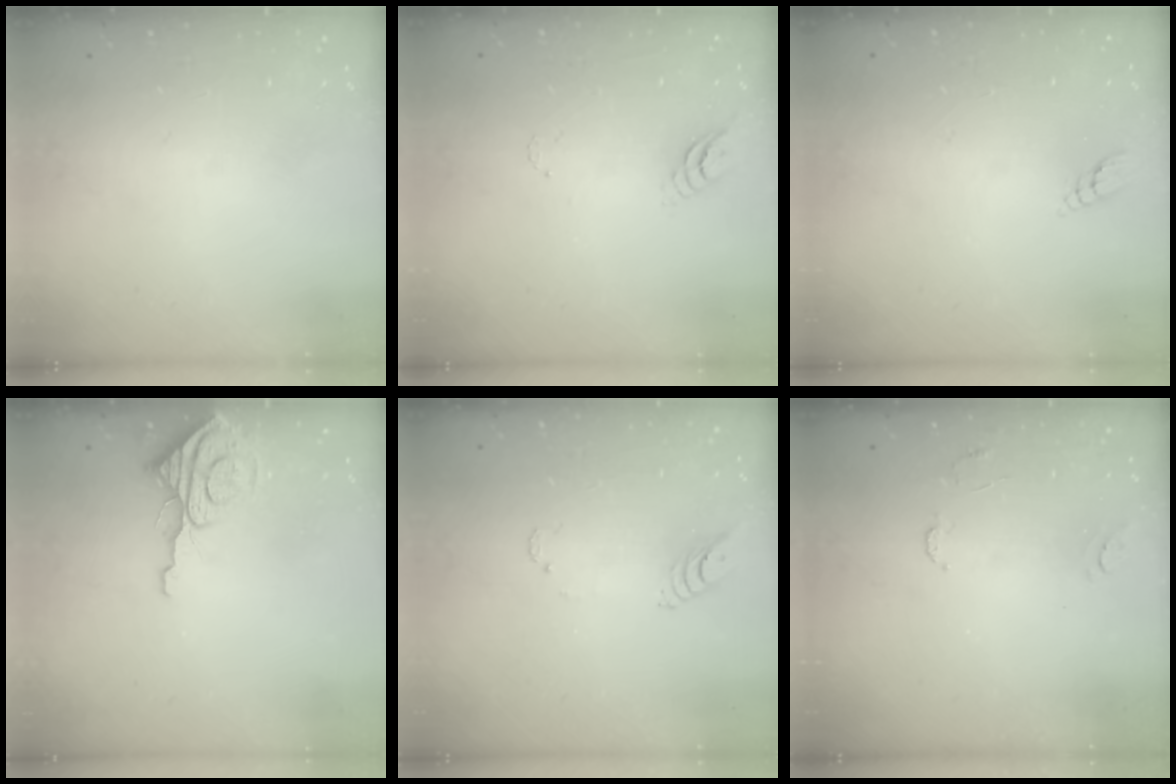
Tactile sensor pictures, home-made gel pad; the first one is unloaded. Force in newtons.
{"total": 3.9, "press": 3.9, "slide": 0.3}
{"total": 2.9, "press": 2.9, "slide": 0.3}
{"total": 8.1, "press": 8.1, "slide": 0.7}
{"total": 4.2, "press": 4.1, "slide": 0.4}
{"total": 6.2, "press": 6.2, "slide": 0.5}